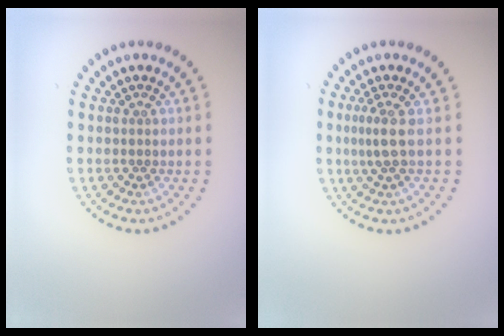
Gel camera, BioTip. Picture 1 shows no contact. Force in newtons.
{"total": 1.9, "press": 1.4, "slide": 1.3}